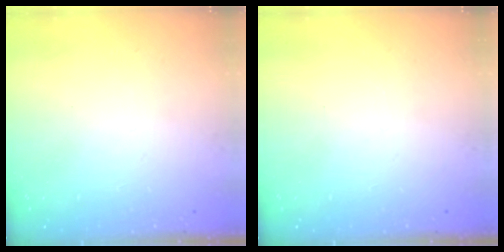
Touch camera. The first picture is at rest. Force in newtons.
{"total": 0.0}